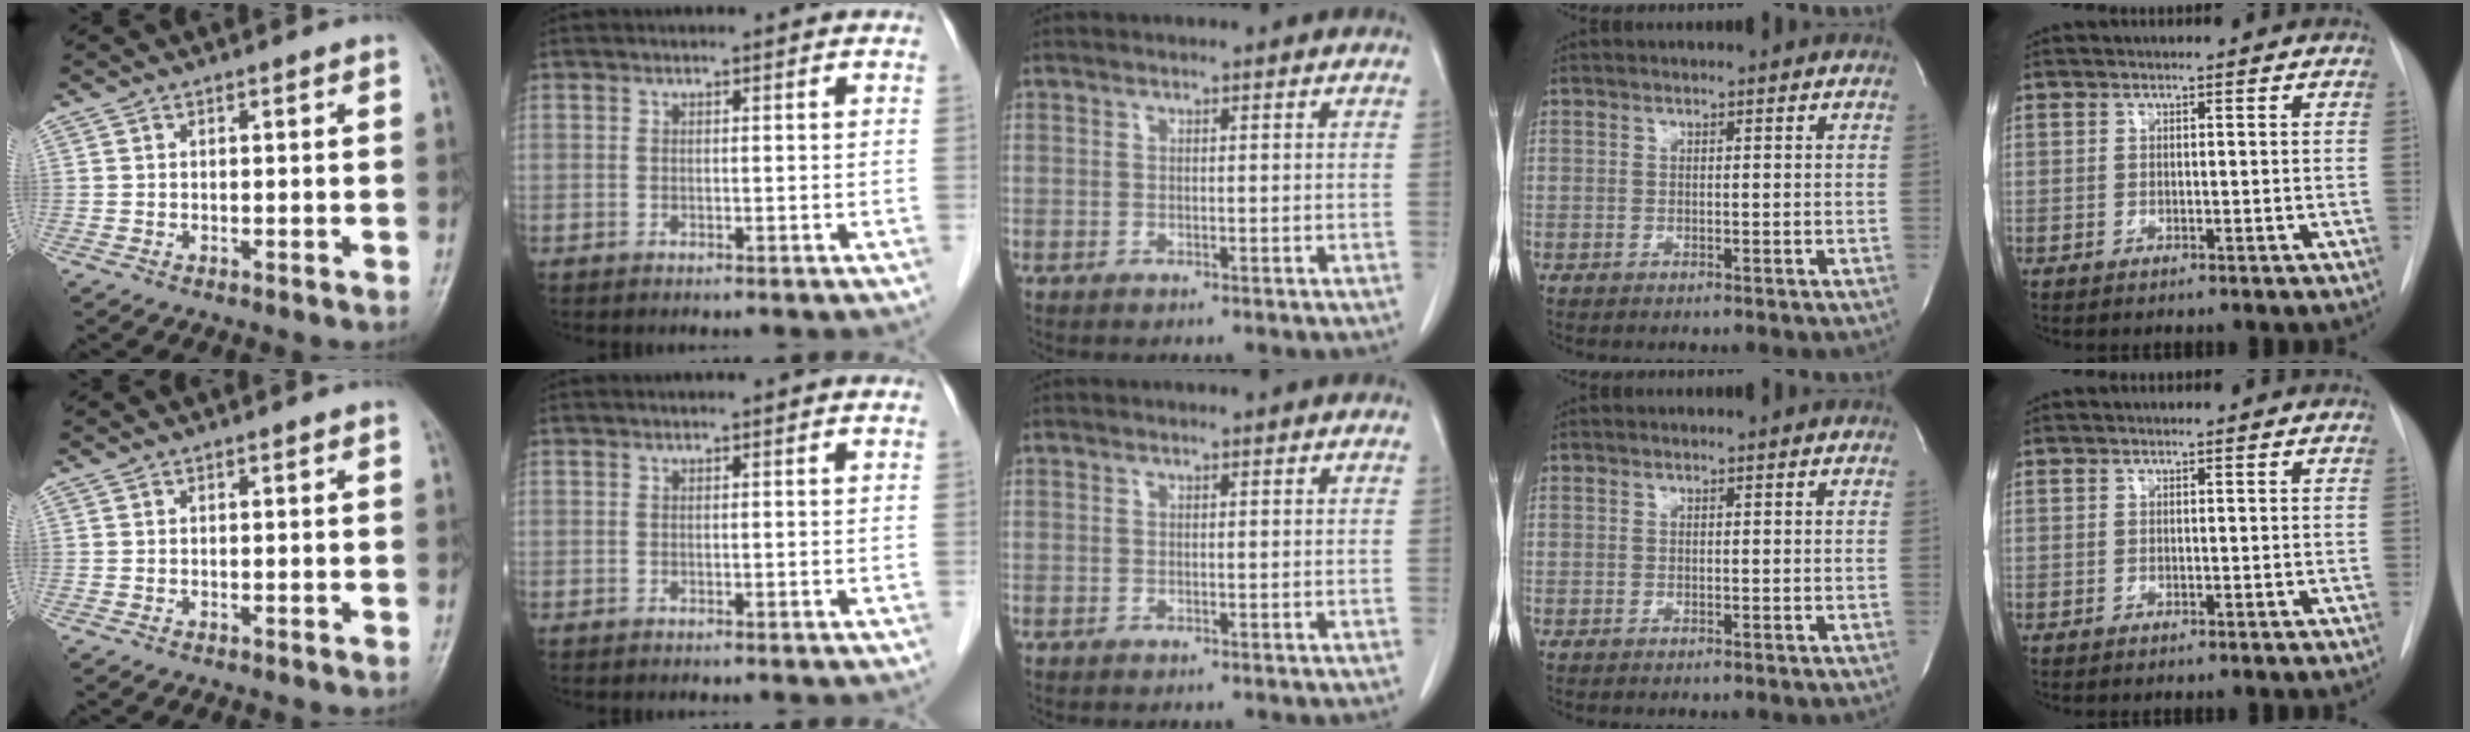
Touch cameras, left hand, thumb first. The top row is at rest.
{}